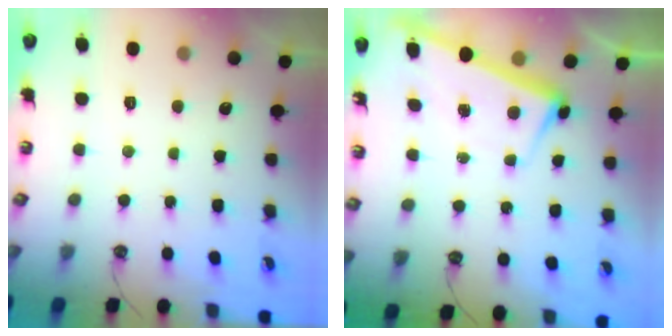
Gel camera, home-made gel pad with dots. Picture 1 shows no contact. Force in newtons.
{"total": 2.5, "press": 2.4, "slide": 0.6}